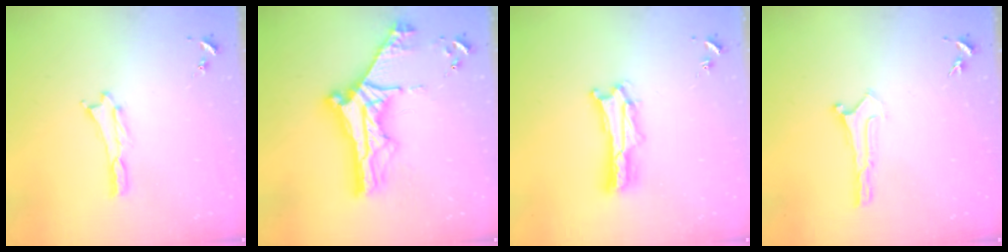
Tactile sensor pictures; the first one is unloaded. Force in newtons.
{"total": 10.9, "press": 10.9, "slide": 1.1}
{"total": 2.1, "press": 2.1, "slide": 0.3}
{"total": 0.0}